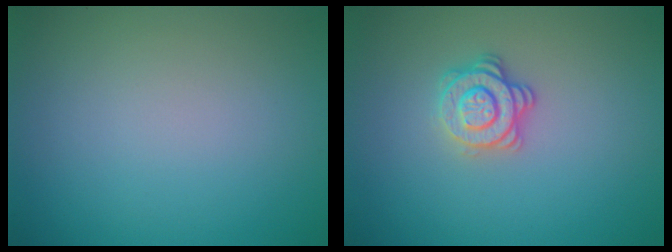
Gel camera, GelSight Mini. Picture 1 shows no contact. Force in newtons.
{"total": 2.8, "press": 2.5, "slide": 1.2}